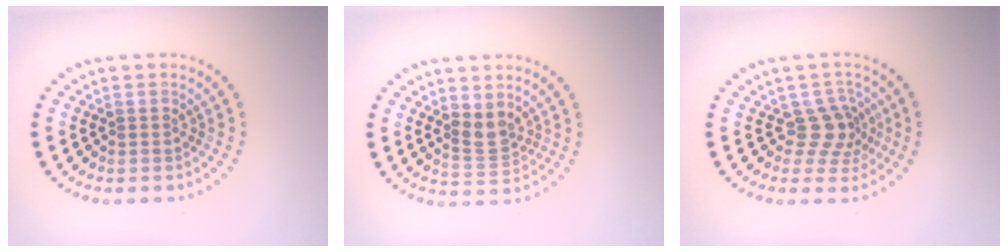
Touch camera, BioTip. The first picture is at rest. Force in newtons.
{"total": 2.2, "press": 1.8, "slide": 1.4}
{"total": 2.9, "press": 2.1, "slide": 1.9}